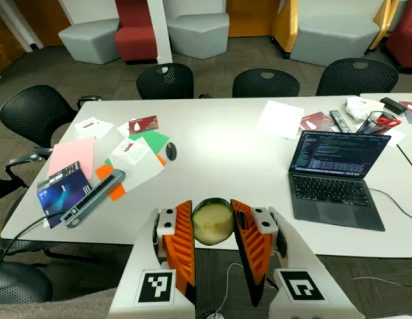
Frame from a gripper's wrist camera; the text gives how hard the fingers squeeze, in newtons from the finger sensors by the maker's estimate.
{"total": 12.4, "left": 13.2, "right": 11.7}